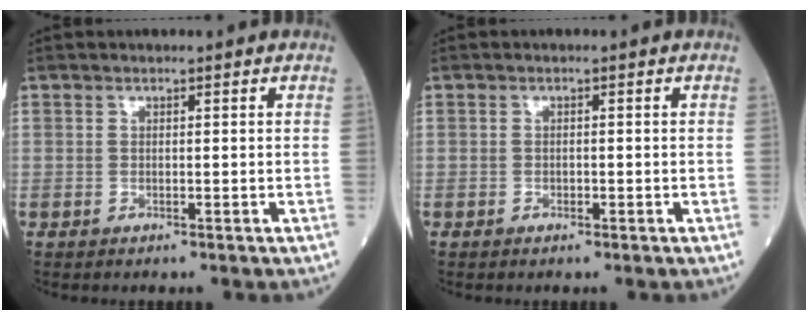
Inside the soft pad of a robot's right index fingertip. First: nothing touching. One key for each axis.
{"total": 0.7, "fx": -0.4, "fy": 0.4, "fz": 0.5, "tx": -0.010, "ty": 0.000, "tz": -0.005}